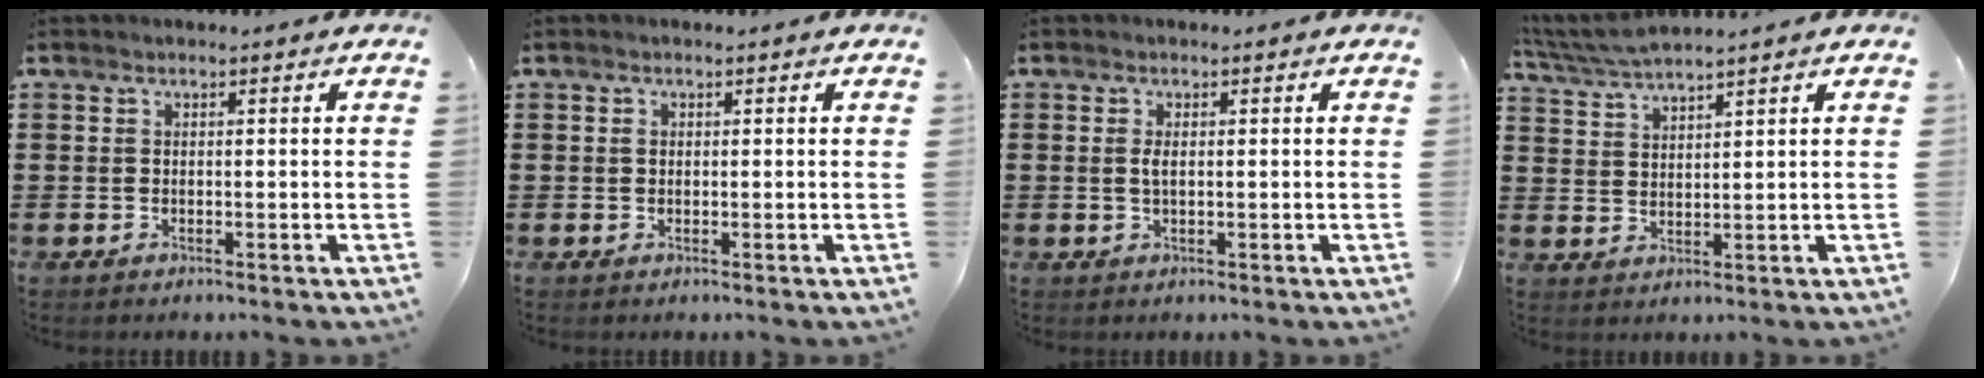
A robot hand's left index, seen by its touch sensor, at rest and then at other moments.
{"total": 0.8, "force": [0.2, 0.7, 0.5], "torque": [-0.013, 0.004, 0.003]}
{"total": 1.3, "force": [0.1, 0.5, 1.2], "torque": [-0.033, 0.001, -0.001]}
{"total": 3.6, "force": [3.4, -0.2, 1.2], "torque": [-0.033, -0.011, 0.062]}